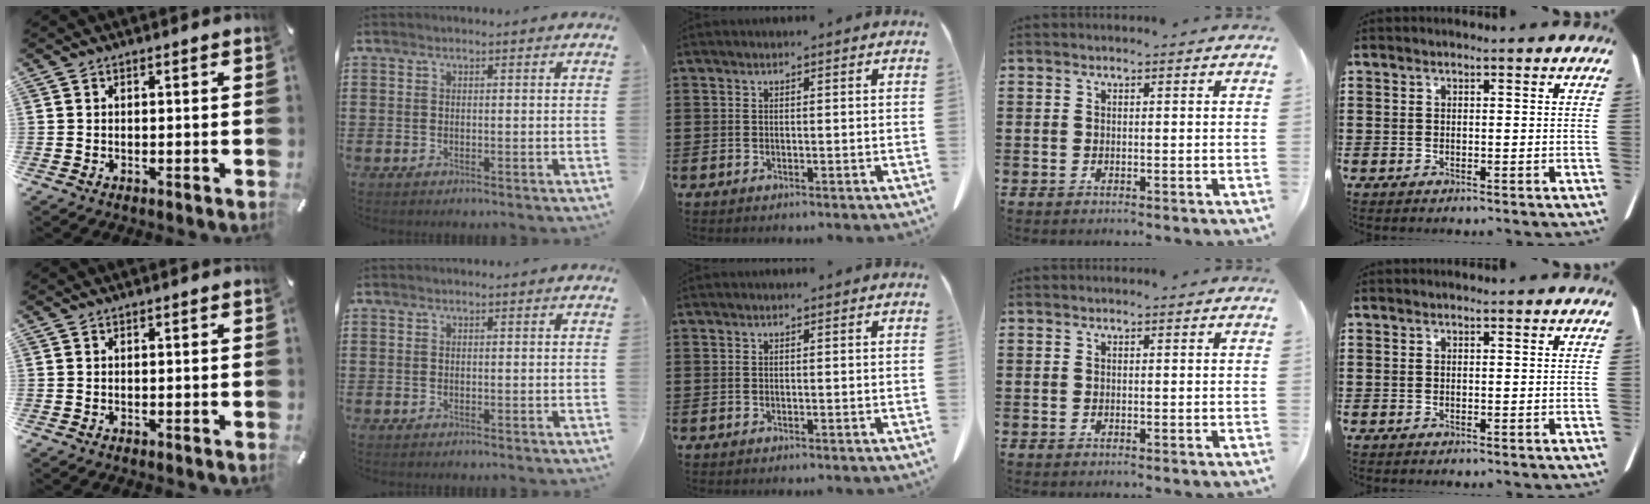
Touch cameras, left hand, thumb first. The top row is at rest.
{}